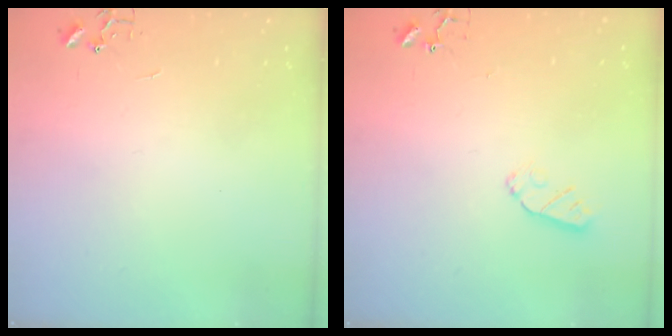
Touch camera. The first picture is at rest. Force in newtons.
{"total": 4.9, "press": 4.8, "slide": 0.6}